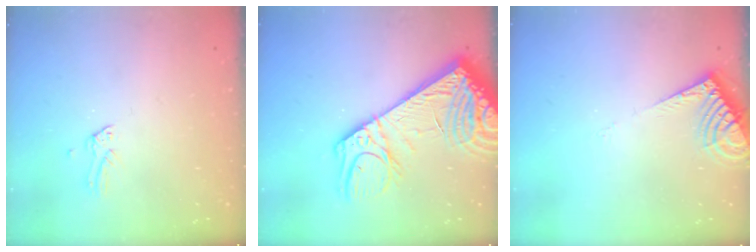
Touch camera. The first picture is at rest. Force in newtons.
{"total": 22.3, "press": 21.7, "slide": 4.9}
{"total": 8.0, "press": 8.0, "slide": 0.8}